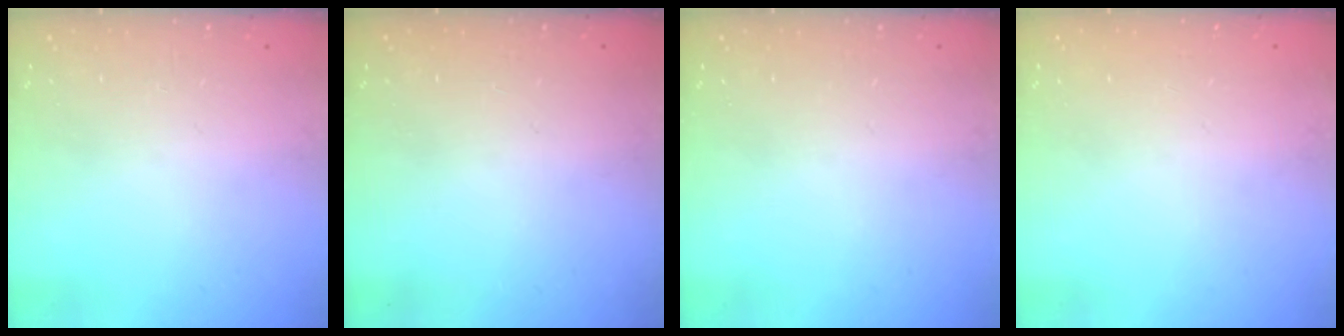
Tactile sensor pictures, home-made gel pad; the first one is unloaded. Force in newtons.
{"total": 0.0}
{"total": 0.0}
{"total": 13.0, "press": 3.6, "slide": 12.5}